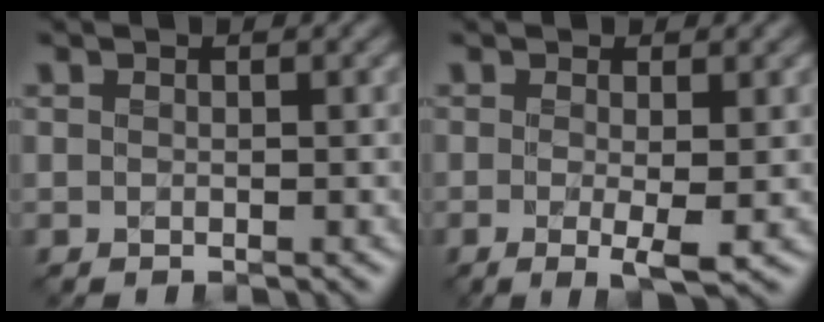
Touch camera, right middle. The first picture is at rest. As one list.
[{"total": 2.8, "force": [-0.4, 0.5, 2.7], "torque": [-0.048, -0.013, -0.006]}]